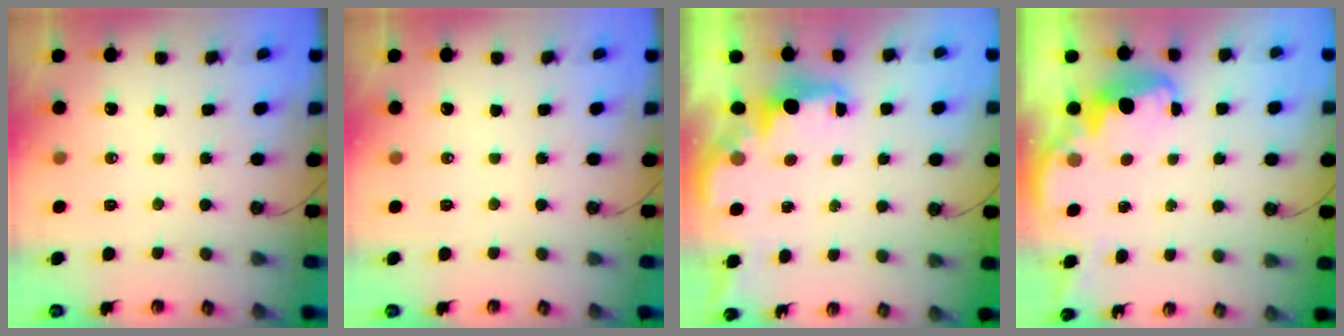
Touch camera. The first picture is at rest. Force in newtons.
{"total": 0.0}
{"total": 1.9, "press": 1.8, "slide": 0.7}
{"total": 2.7, "press": 2.6, "slide": 0.4}